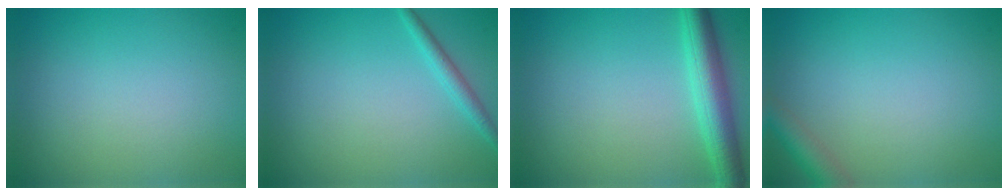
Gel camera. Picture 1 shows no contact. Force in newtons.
{"total": 1.5, "press": 1.5, "slide": 0.1}
{"total": 4.4, "press": 4.4, "slide": 0.1}
{"total": 2.3, "press": 2.3, "slide": 0.1}